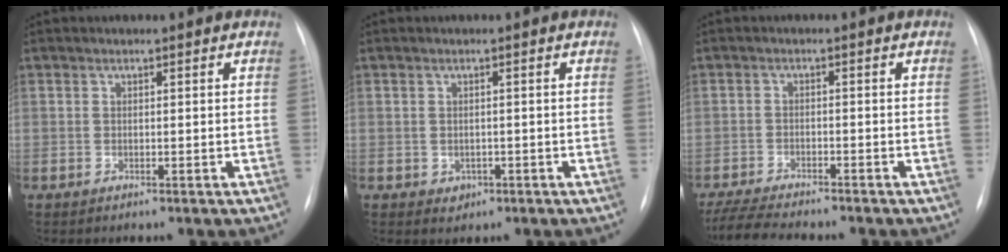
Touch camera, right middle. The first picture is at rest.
{"total": 1.6, "force": [-0.6, 1.4, 0.5], "torque": [-0.005, 0.003, -0.003]}
{"total": 9.4, "force": [-8.5, 0.9, 4.1], "torque": [-0.070, -0.018, -0.137]}